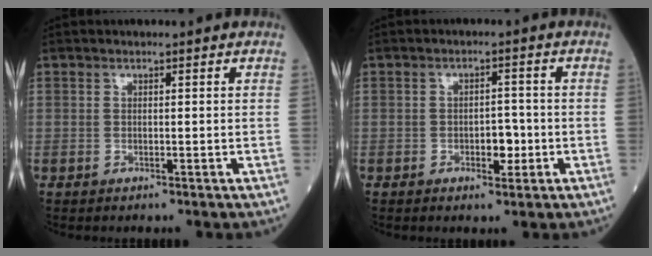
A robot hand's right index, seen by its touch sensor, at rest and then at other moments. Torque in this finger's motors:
{"motor_torque": [1.05, -0.45, 0.57, 0.13]}